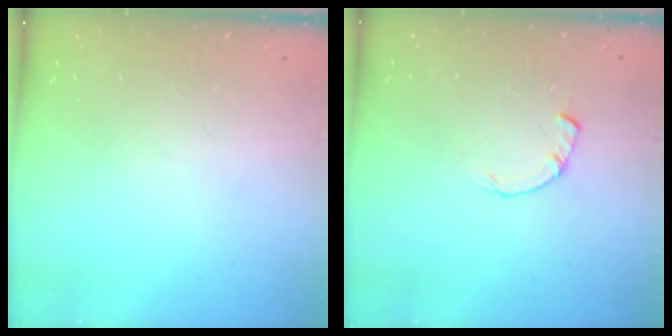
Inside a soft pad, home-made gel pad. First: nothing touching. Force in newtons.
{"total": 0.8, "press": 0.8, "slide": 0.2}